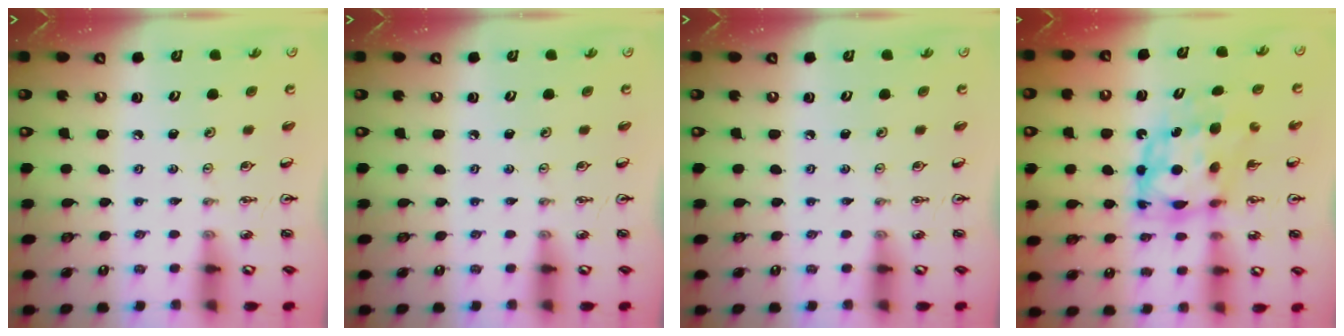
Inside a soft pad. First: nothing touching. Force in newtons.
{"total": 0.0}
{"total": 0.0}
{"total": 9.0, "press": 9.0, "slide": 0.4}